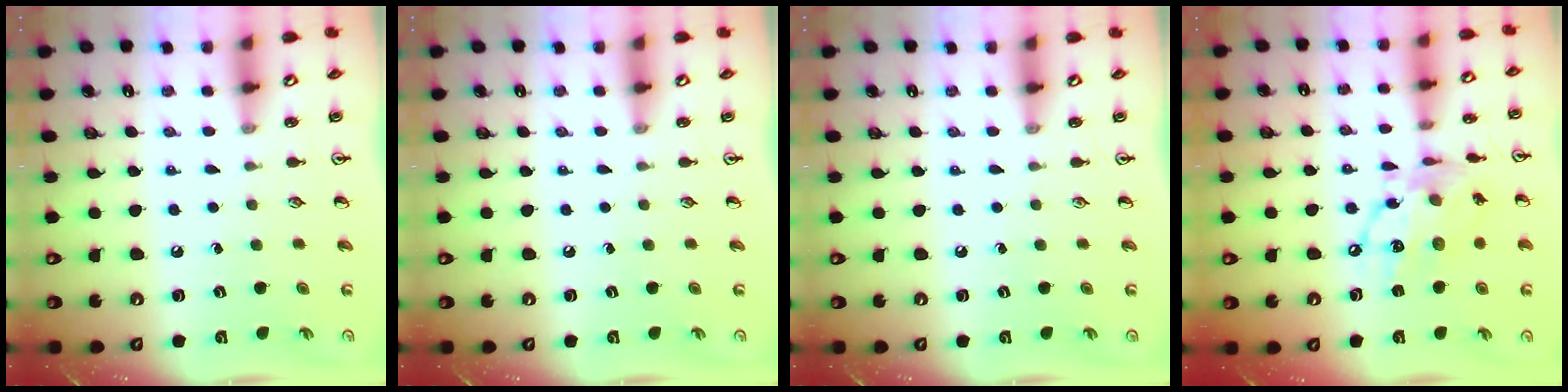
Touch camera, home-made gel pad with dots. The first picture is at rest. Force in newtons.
{"total": 0.0}
{"total": 0.0}
{"total": 14.9, "press": 14.8, "slide": 1.4}